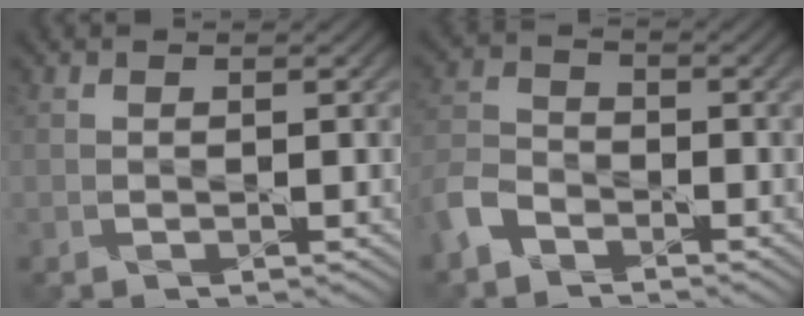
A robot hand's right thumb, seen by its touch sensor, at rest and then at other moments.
{"total": 5.6, "force": [-4.1, 3.0, 2.3], "torque": [-0.066, 0.000, -0.097]}